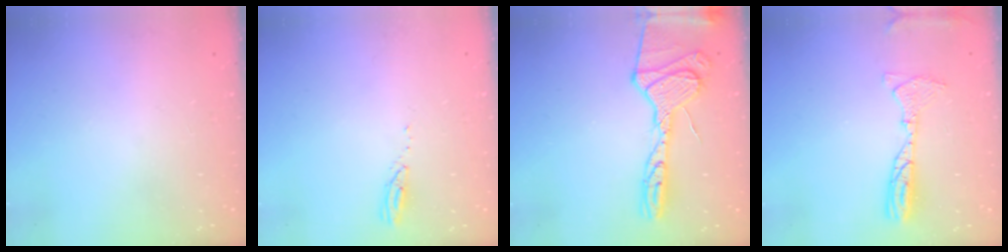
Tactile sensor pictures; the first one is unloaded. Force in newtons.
{"total": 3.2, "press": 3.2, "slide": 0.2}
{"total": 18.9, "press": 18.8, "slide": 1.9}
{"total": 10.6, "press": 10.4, "slide": 2.2}